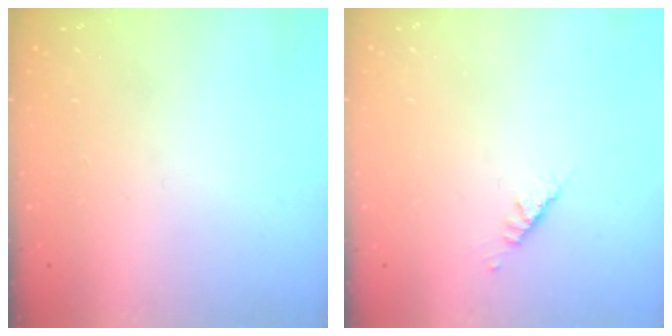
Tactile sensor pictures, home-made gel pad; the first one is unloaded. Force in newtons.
{"total": 2.5, "press": 2.4, "slide": 0.7}